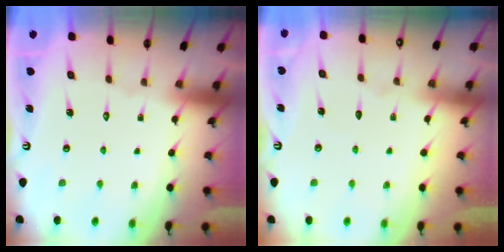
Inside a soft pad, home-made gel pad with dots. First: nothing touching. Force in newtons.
{"total": 2.6, "press": 2.6, "slide": 0.4}